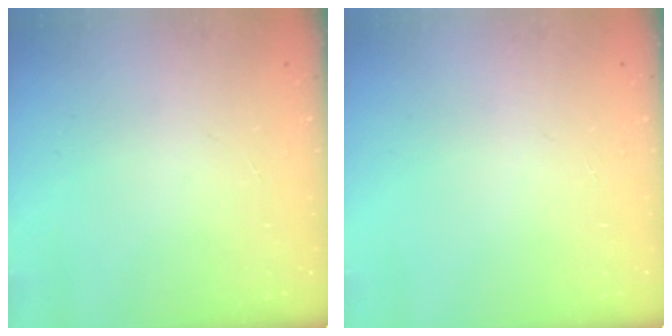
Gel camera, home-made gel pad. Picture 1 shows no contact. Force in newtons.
{"total": 0.0}